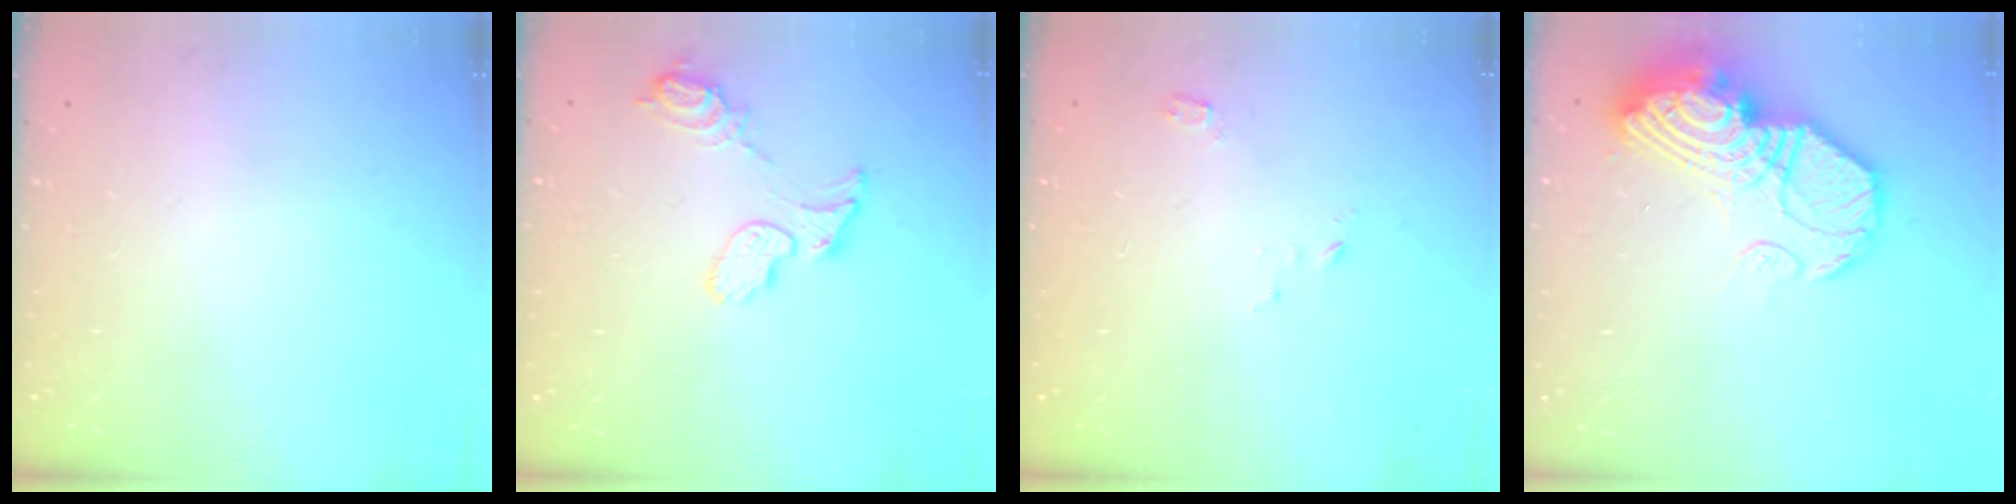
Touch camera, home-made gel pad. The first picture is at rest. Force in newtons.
{"total": 8.7, "press": 8.7, "slide": 0.7}
{"total": 3.2, "press": 3.2, "slide": 0.3}
{"total": 20.6, "press": 20.5, "slide": 2.0}